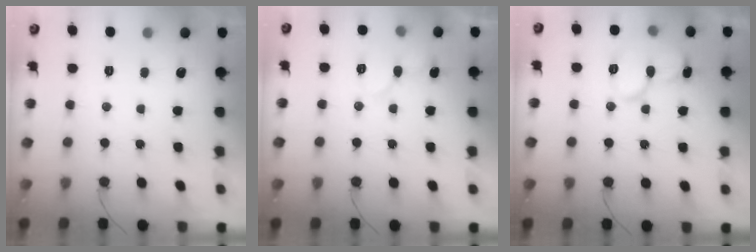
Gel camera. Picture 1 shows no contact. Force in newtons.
{"total": 7.0, "press": 7.0, "slide": 0.4}
{"total": 11.4, "press": 11.3, "slide": 1.2}